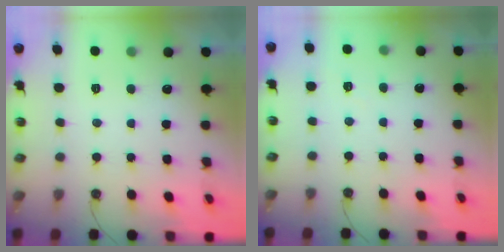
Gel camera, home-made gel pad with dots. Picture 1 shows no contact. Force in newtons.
{"total": 3.5, "press": 3.5, "slide": 0.5}